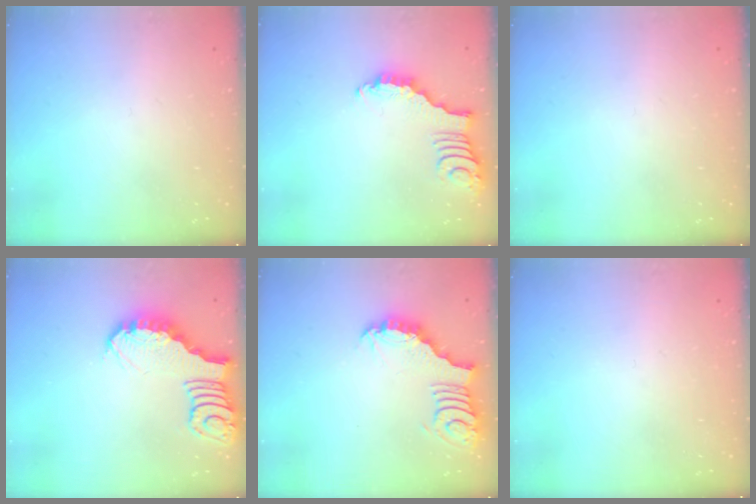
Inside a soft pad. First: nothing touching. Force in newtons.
{"total": 2.8, "press": 2.8, "slide": 0.4}
{"total": 0.0}
{"total": 3.5, "press": 3.5, "slide": 0.3}
{"total": 3.8, "press": 3.7, "slide": 0.8}
{"total": 0.0}